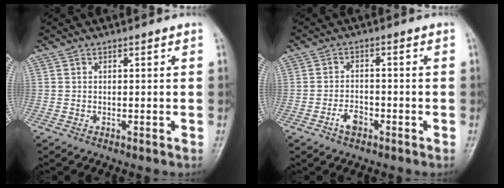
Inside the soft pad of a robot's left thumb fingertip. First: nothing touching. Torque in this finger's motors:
{"motor_torque": [0.01, 0.51, 0.21, 0.09, 0.00]}